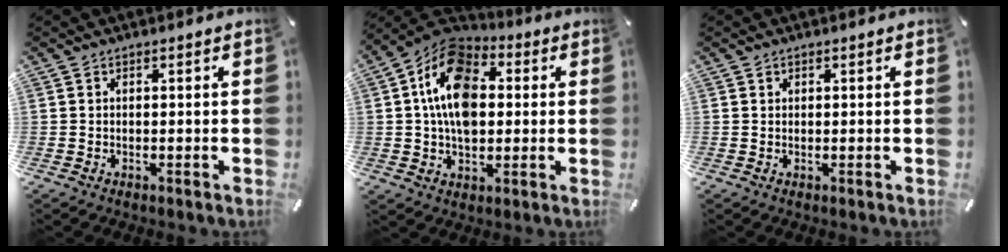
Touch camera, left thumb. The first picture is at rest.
{"total": 15.1, "force": [1.5, 10.7, 10.5], "torque": [-0.194, 0.006, 0.025]}
{"total": 0.5, "force": [0.2, 0.4, 0.1], "torque": [-0.001, 0.002, 0.004]}